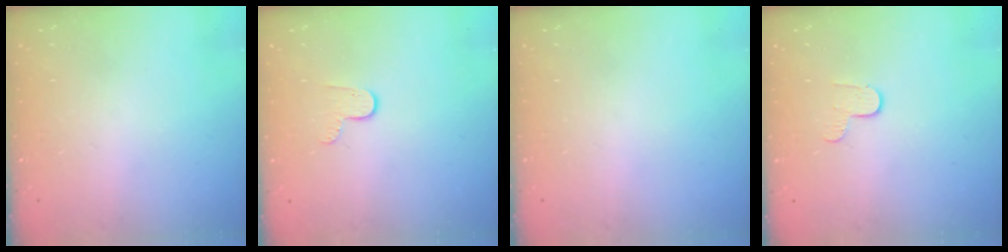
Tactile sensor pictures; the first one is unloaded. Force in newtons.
{"total": 5.7, "press": 5.7, "slide": 0.5}
{"total": 0.0}
{"total": 4.0, "press": 4.0, "slide": 0.3}